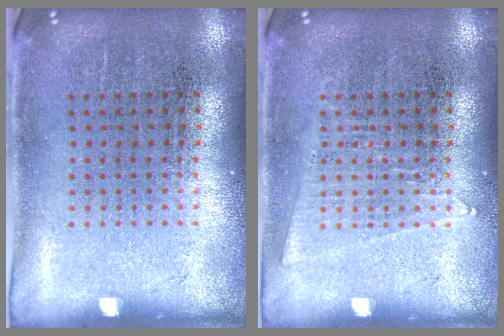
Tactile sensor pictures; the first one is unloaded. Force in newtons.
{"total": 1.0, "press": 1.0, "slide": 0.1}